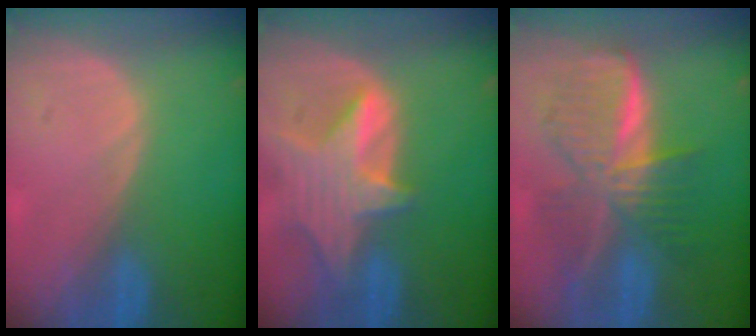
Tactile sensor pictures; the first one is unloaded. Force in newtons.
{"total": 8.1, "press": 7.4, "slide": 3.3}
{"total": 9.5, "press": 9.5, "slide": 0.6}